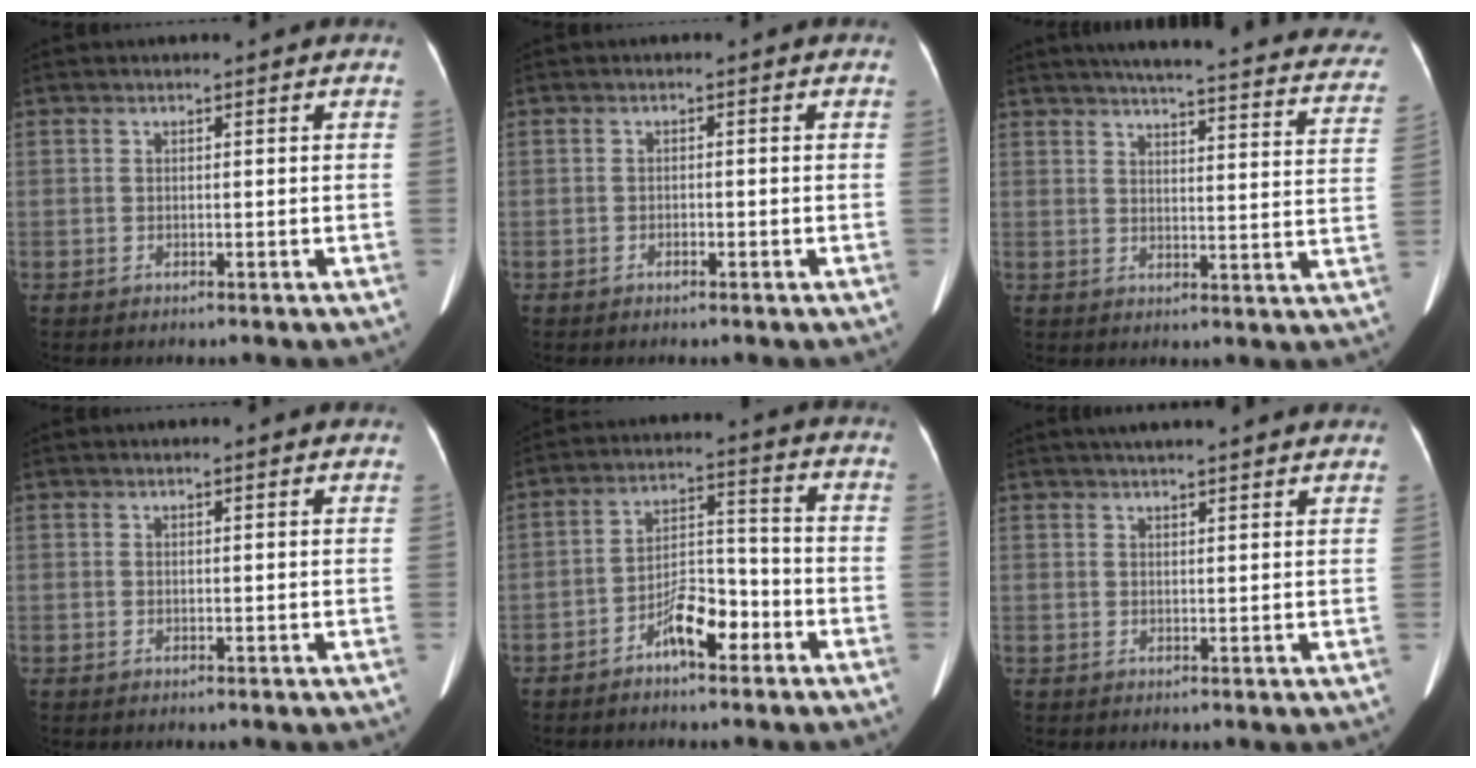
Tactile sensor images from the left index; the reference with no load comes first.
{"total": 0.7, "force": [-0.5, 0.3, 0.4], "torque": [-0.009, 0.001, -0.007]}
{"total": 29.0, "force": [25.7, 3.8, 12.8], "torque": [-0.167, -0.049, 0.285]}
{"total": 2.6, "force": [2.5, 0.3, 0.9], "torque": [-0.013, 0.013, 0.022]}
{"total": 7.2, "force": [-4.2, 2.4, 5.3], "torque": [-0.097, 0.020, -0.072]}
{"total": 5.3, "force": [4.7, 0.0, 2.6], "torque": [-0.035, 0.030, 0.062]}